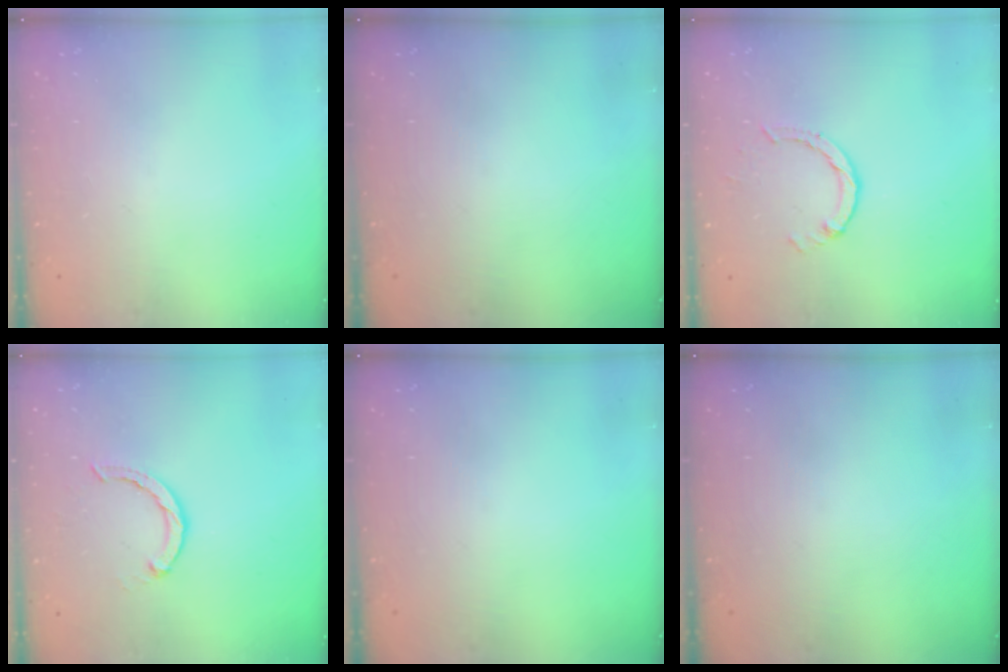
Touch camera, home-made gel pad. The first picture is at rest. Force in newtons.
{"total": 0.0}
{"total": 1.4, "press": 1.4, "slide": 0.2}
{"total": 2.3, "press": 2.3, "slide": 0.3}
{"total": 0.0}
{"total": 0.0}